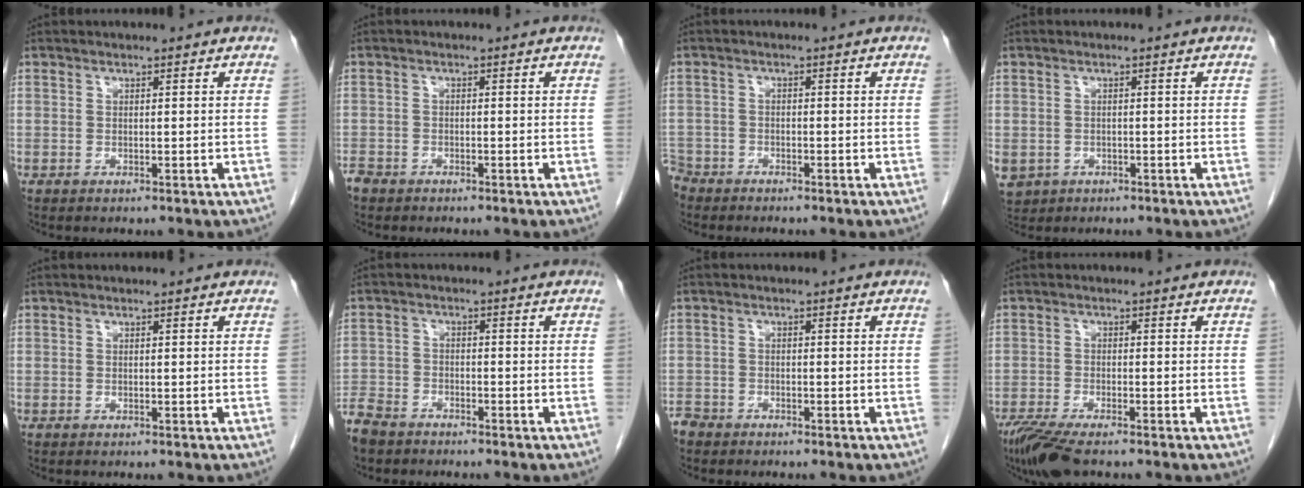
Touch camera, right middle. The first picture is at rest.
{"total": 2.2, "force": [-1.9, 1.1, 0.4], "torque": [-0.010, 0.000, -0.033]}
{"total": 4.1, "force": [-3.6, 1.8, 0.2], "torque": [-0.004, -0.004, -0.074]}
{"total": 5.8, "force": [-2.5, 4.9, 1.8], "torque": [-0.046, -0.003, -0.032]}
{"total": 0.0}
{"total": 6.2, "force": [-5.4, 2.6, 1.7], "torque": [-0.035, -0.009, -0.100]}
{"total": 2.5, "force": [-2.3, 1.1, 0.1], "torque": [-0.004, 0.000, -0.043]}
{"total": 6.8, "force": [-5.2, 1.0, 4.2], "torque": [-0.081, -0.020, -0.092]}